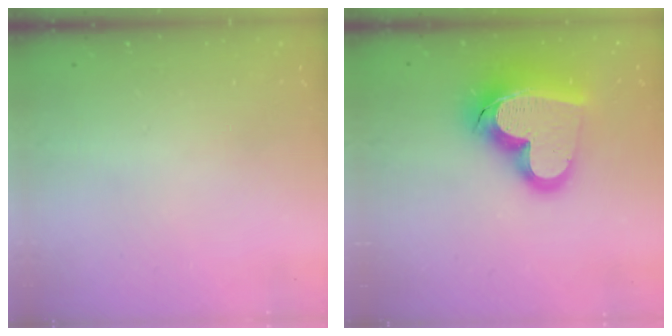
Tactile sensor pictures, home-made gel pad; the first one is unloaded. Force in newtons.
{"total": 23.0, "press": 22.9, "slide": 2.3}